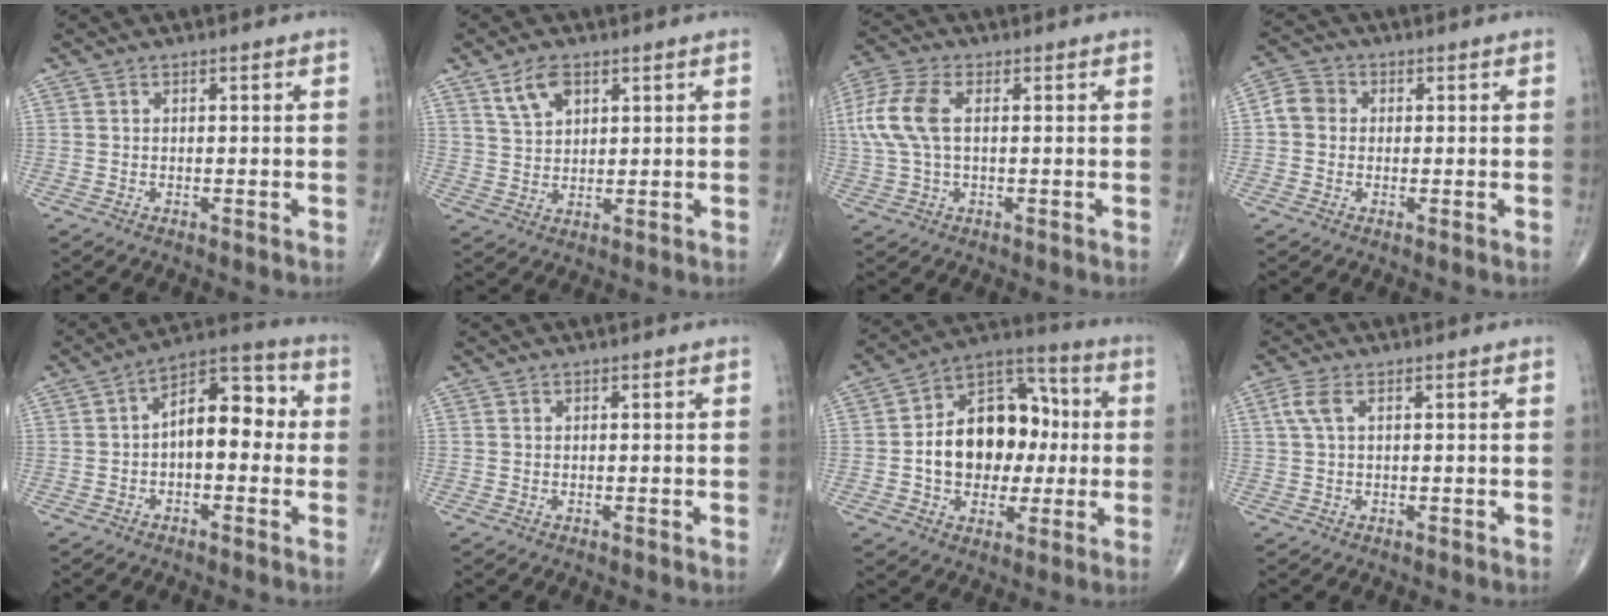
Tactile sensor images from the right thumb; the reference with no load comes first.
{"total": 5.8, "force": [3.2, 3.1, 3.7], "torque": [-0.061, -0.013, 0.066]}
{"total": 10.2, "force": [1.5, 5.4, 8.5], "torque": [-0.217, 0.020, 0.029]}
{"total": 4.5, "force": [0.1, 4.0, 2.1], "torque": [-0.030, 0.012, -0.007]}
{"total": 11.2, "force": [-0.1, 6.2, 9.3], "torque": [-0.110, 0.038, -0.013]}
{"total": 0.0}
{"total": 18.3, "force": [0.0, 12.8, 13.1], "torque": [-0.161, 0.036, -0.002]}
{"total": 3.1, "force": [1.0, 1.3, 2.6], "torque": [-0.077, 0.014, 0.021]}